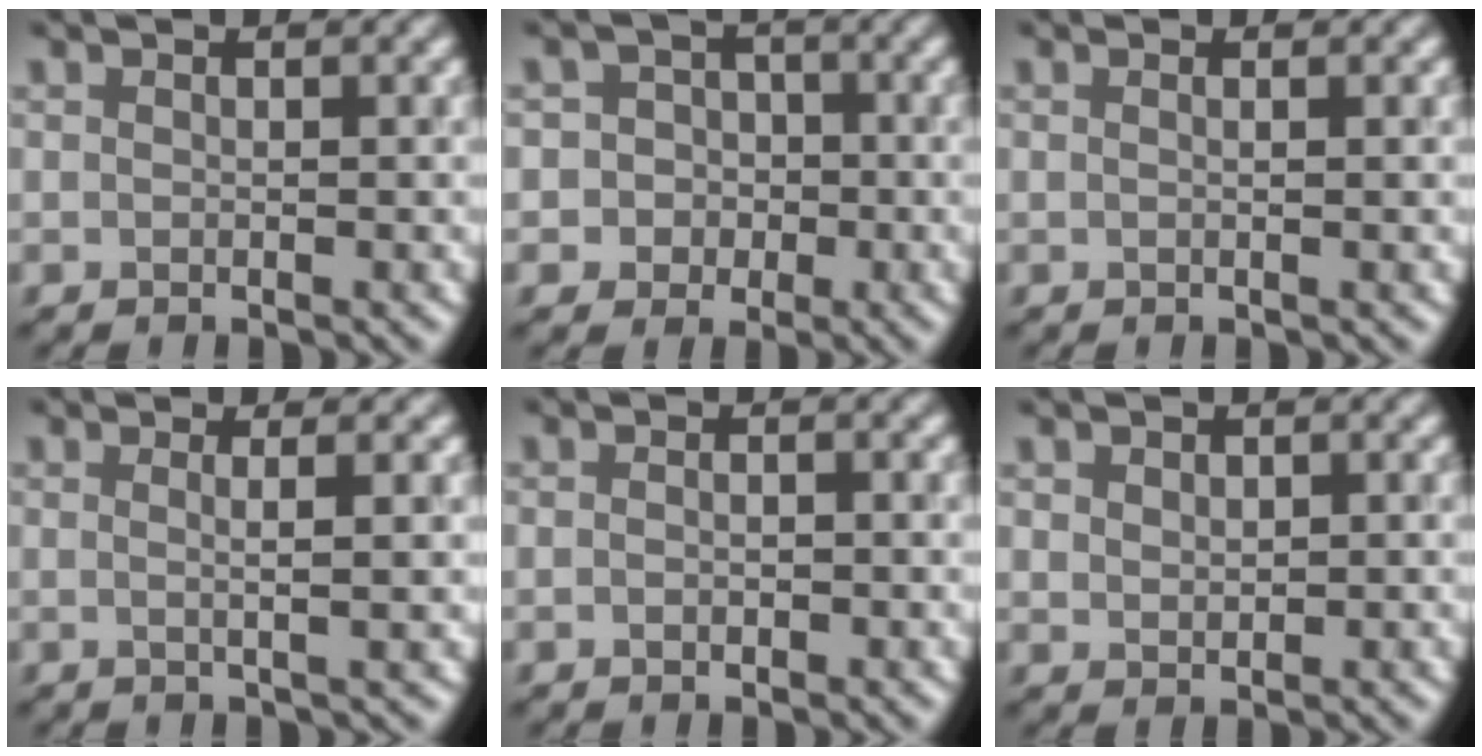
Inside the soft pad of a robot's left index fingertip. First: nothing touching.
{"total": 4.0, "force": [-1.0, 3.8, 0.3], "torque": [0.026, 0.017, -0.036]}
{"total": 1.5, "force": [0.5, 0.8, 1.2], "torque": [-0.001, 0.002, -0.018]}
{"total": 3.0, "force": [0.5, 1.1, 2.7], "torque": [-0.021, 0.009, -0.021]}
{"total": 1.6, "force": [-0.5, 0.9, 1.2], "torque": [0.001, 0.005, -0.019]}
{"total": 1.1, "force": [0.3, 0.9, 0.5], "torque": [-0.006, 0.001, 0.015]}